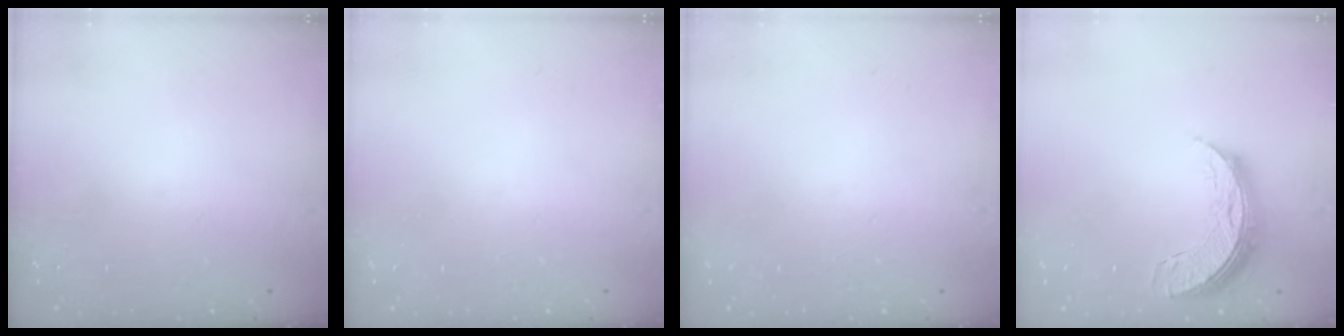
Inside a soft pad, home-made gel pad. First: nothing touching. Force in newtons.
{"total": 0.0}
{"total": 0.0}
{"total": 8.6, "press": 8.6, "slide": 0.7}